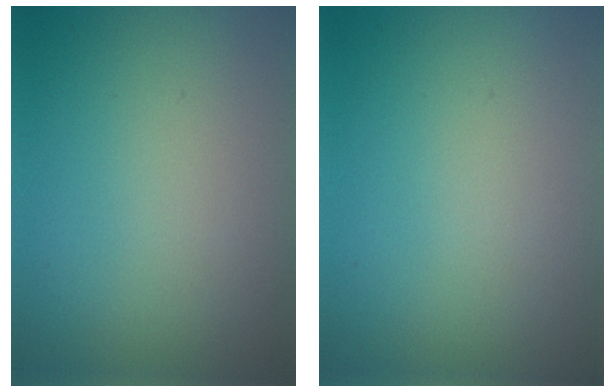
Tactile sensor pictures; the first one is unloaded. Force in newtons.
{"total": 0.0}